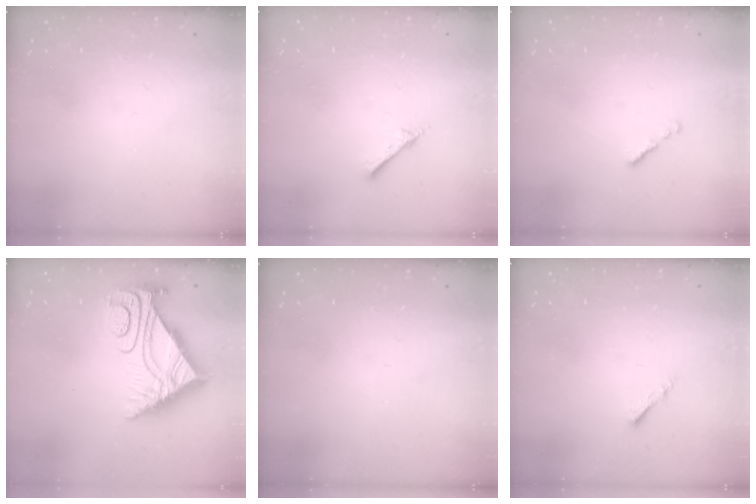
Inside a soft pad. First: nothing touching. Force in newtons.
{"total": 2.6, "press": 2.6, "slide": 0.3}
{"total": 0.7, "press": 0.6, "slide": 0.4}
{"total": 8.9, "press": 8.8, "slide": 0.9}
{"total": 0.0}
{"total": 1.1, "press": 1.0, "slide": 0.3}